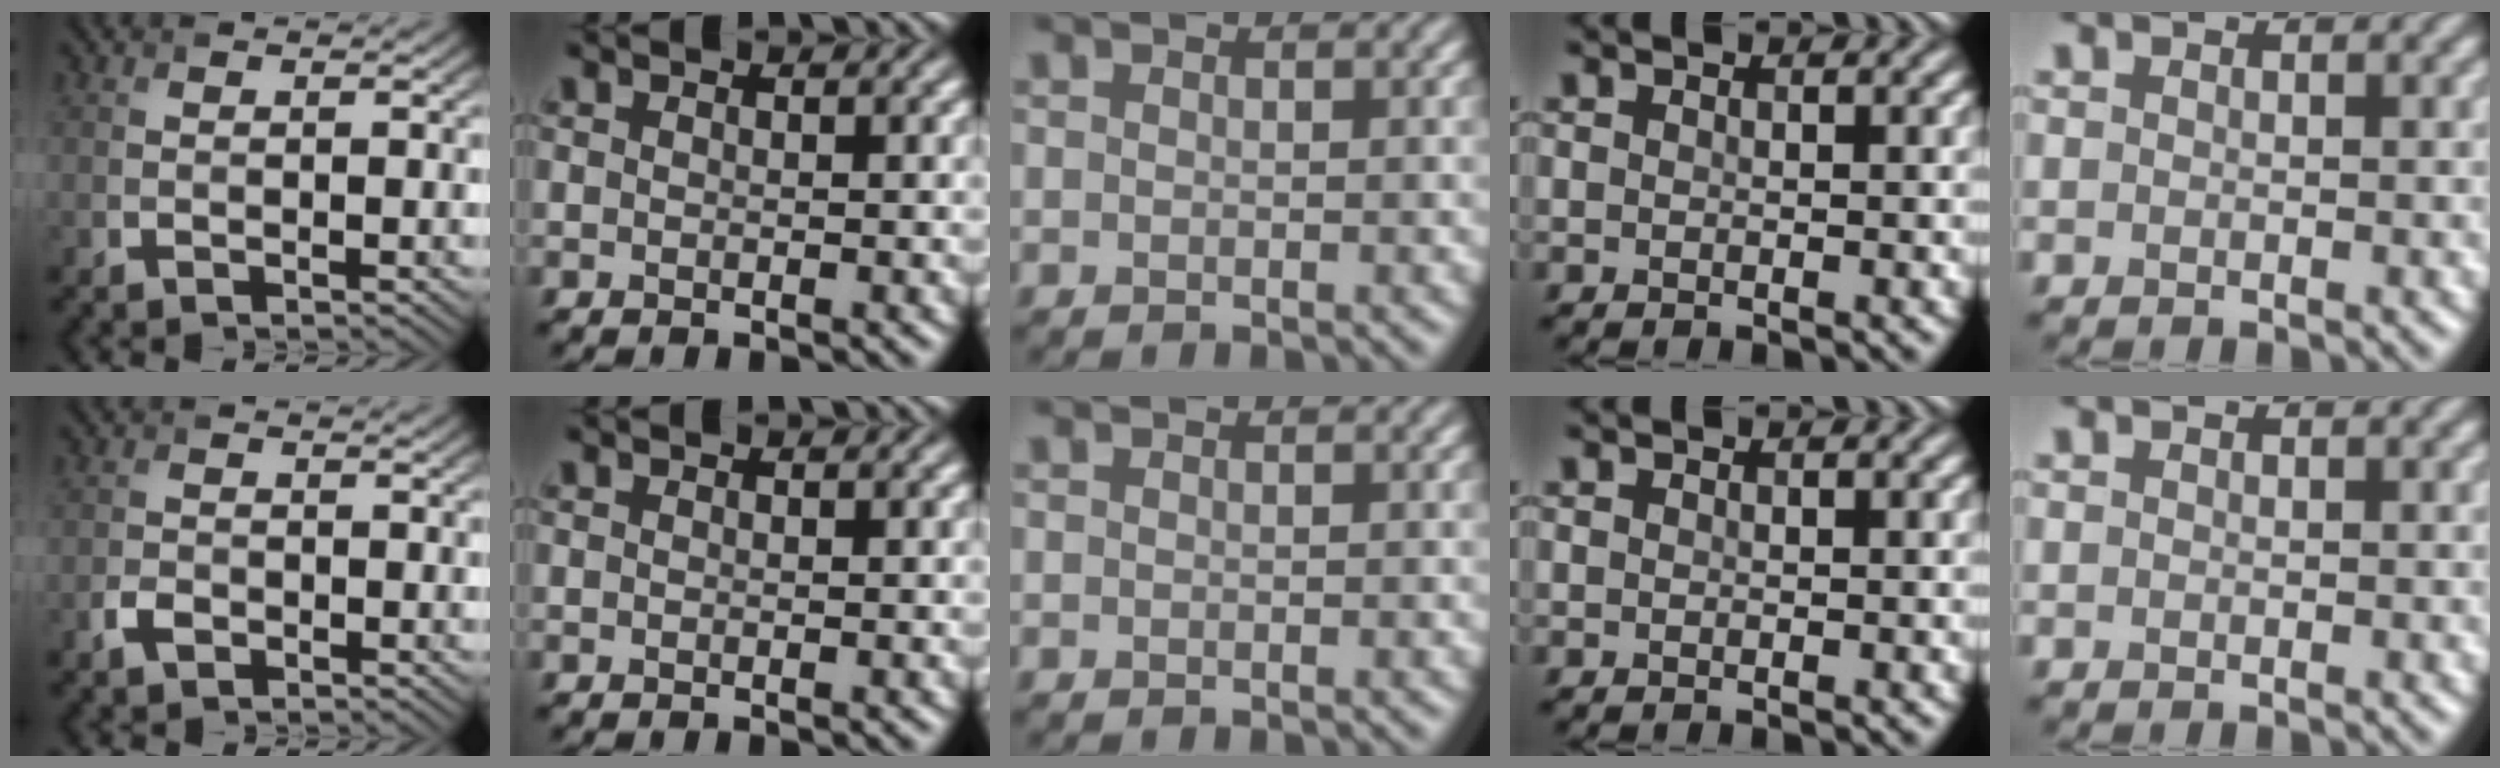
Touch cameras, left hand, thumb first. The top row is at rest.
{"thumb": {"total": 1.9, "force": [-1.1, 1.2, 0.9], "torque": [-0.020, -0.001, -0.025]}}